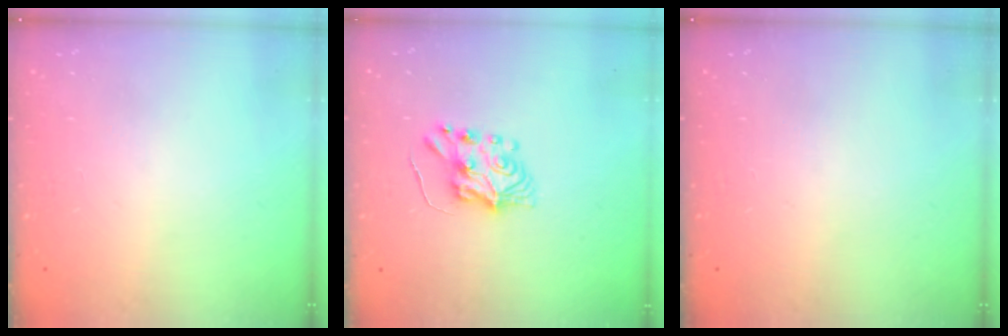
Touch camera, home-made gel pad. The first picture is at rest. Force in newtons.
{"total": 7.3, "press": 7.3, "slide": 0.7}
{"total": 0.0}